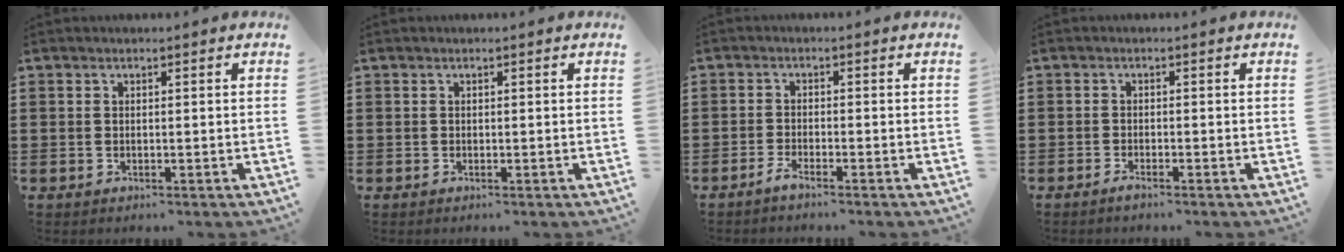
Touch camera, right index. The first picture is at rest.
{"total": 0.0}
{"total": 1.7, "force": [-1.5, -0.1, 0.7], "torque": [-0.020, -0.004, -0.030]}
{"total": 1.1, "force": [-1.0, 0.0, 0.5], "torque": [-0.011, -0.004, -0.019]}